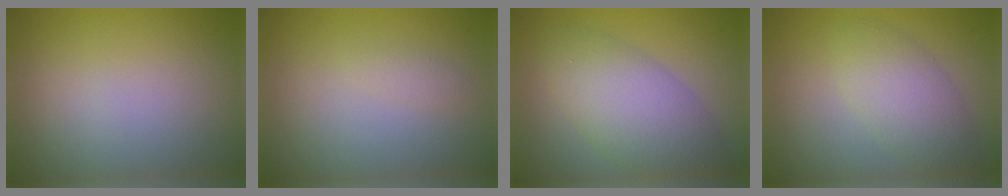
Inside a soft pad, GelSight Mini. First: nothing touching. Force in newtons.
{"total": 0.8, "press": 0.7, "slide": 0.1}
{"total": 6.4, "press": 6.4, "slide": 0.2}
{"total": 4.0, "press": 4.0, "slide": 0.1}